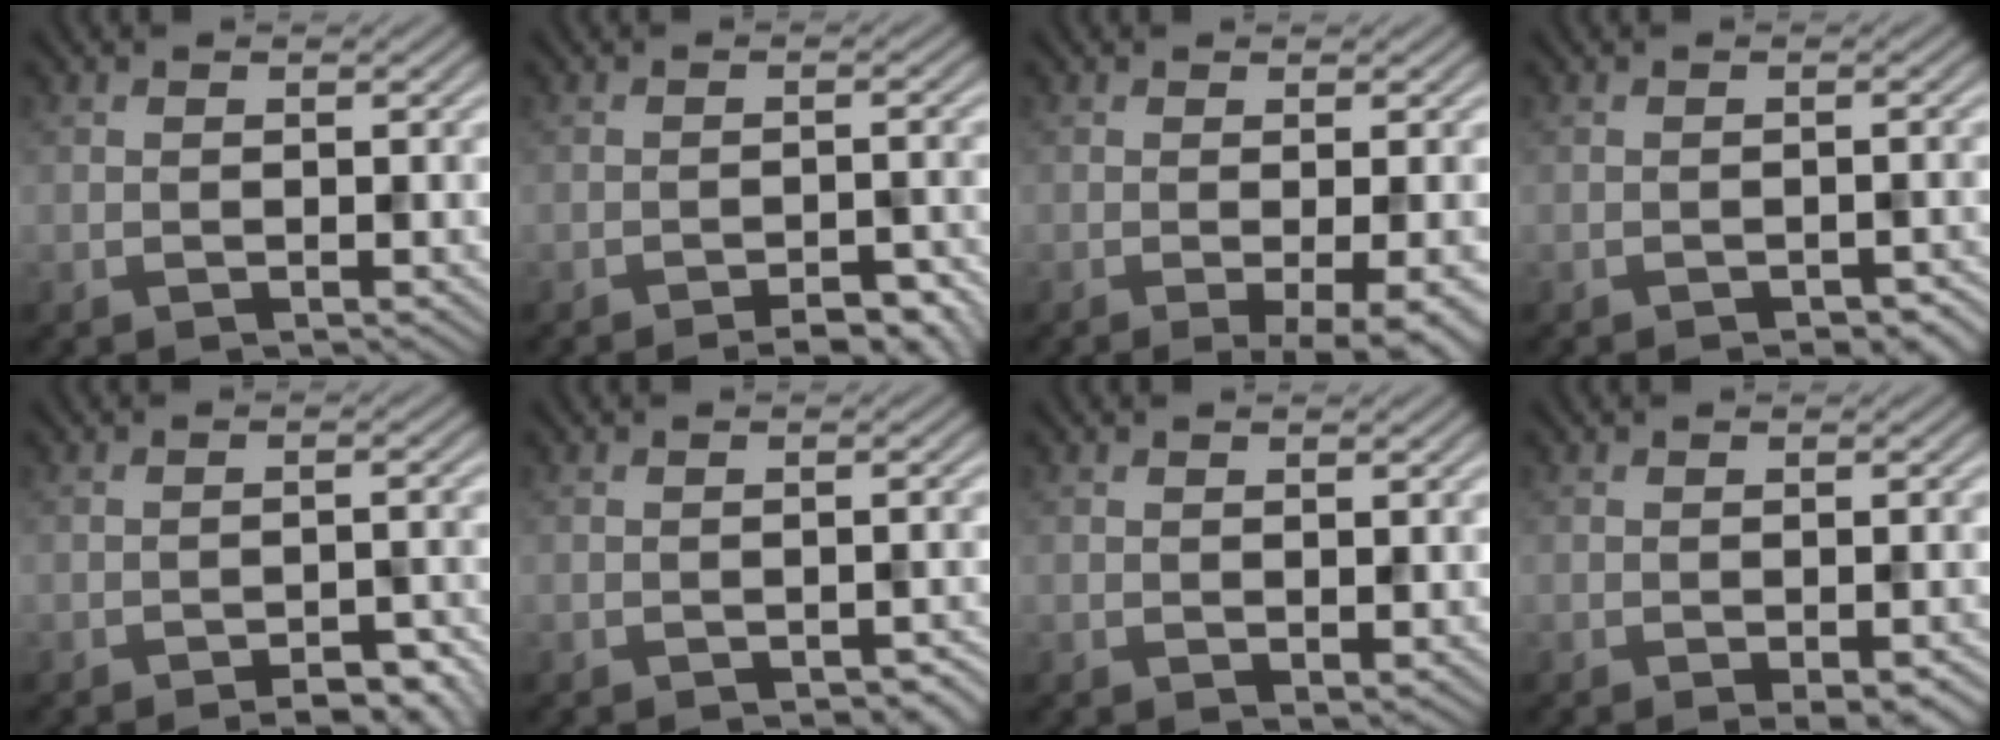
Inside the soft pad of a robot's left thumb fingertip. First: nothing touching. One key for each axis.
{"total": 4.0, "fx": -3.2, "fy": 0.8, "fz": 2.4, "tx": -0.040, "ty": 0.007, "tz": -0.040}
{"total": 5.1, "fx": -1.6, "fy": 0.9, "fz": 4.7, "tx": -0.073, "ty": -0.003, "tz": -0.022}
{"total": 2.2, "fx": -1.8, "fy": 0.6, "fz": 1.0, "tx": -0.012, "ty": -0.002, "tz": -0.019}
{"total": 4.0, "fx": -3.2, "fy": 1.0, "fz": 2.2, "tx": -0.036, "ty": 0.007, "tz": -0.040}
{"total": 1.7, "fx": -1.4, "fy": 0.6, "fz": 0.9, "tx": -0.012, "ty": -0.002, "tz": -0.013}
{"total": 0.6, "fx": 0.2, "fy": 0.4, "fz": 0.5, "tx": -0.007, "ty": -0.001, "tz": 0.008}
{"total": 2.4, "fx": -1.4, "fy": 0.5, "fz": 1.9, "tx": -0.030, "ty": -0.003, "tz": -0.016}